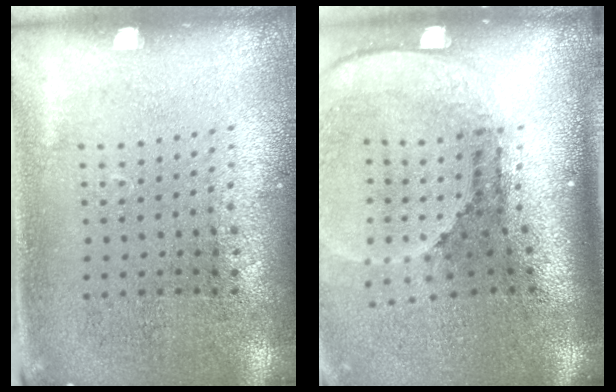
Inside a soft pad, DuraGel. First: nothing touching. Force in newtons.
{"total": 2.6, "press": 1.7, "slide": 1.9}